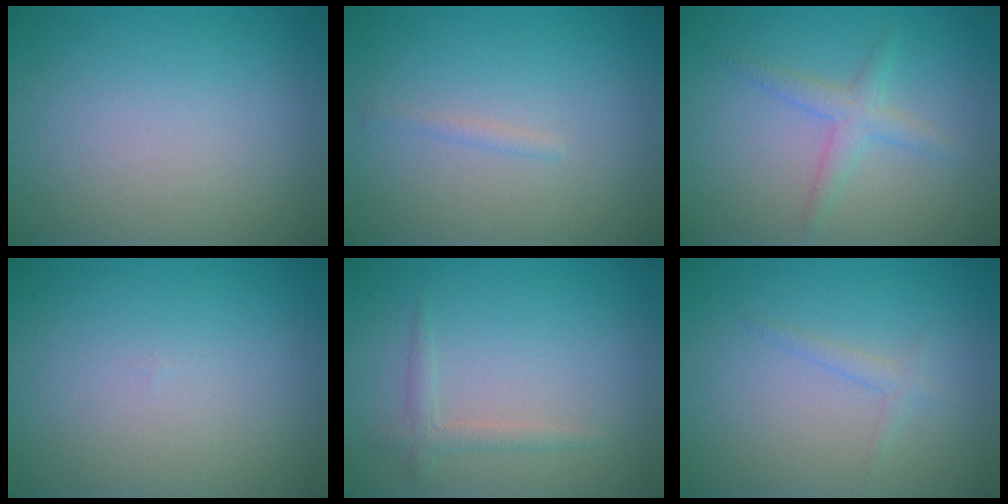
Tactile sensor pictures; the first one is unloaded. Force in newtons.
{"total": 0.6, "press": 0.6, "slide": 0.0}
{"total": 2.1, "press": 2.1, "slide": 0.1}
{"total": 0.0}
{"total": 1.3, "press": 1.3, "slide": 0.0}
{"total": 1.0, "press": 1.0, "slide": 0.1}